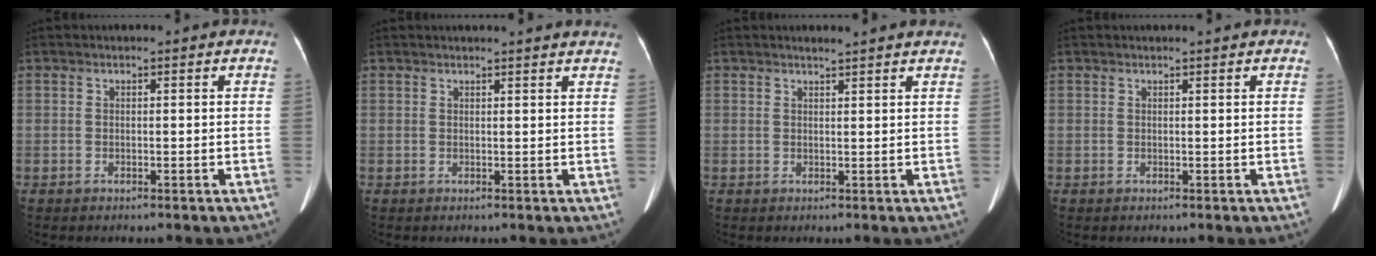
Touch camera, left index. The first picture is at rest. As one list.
[{"total": 6.5, "force": [6.2, 0.0, 1.9], "torque": [-0.022, 0.009, 0.053]}, {"total": 3.8, "force": [3.5, -0.1, 1.5], "torque": [-0.022, 0.012, 0.039]}, {"total": 0.8, "force": [0.8, 0.0, 0.3], "torque": [-0.010, 0.008, 0.011]}]